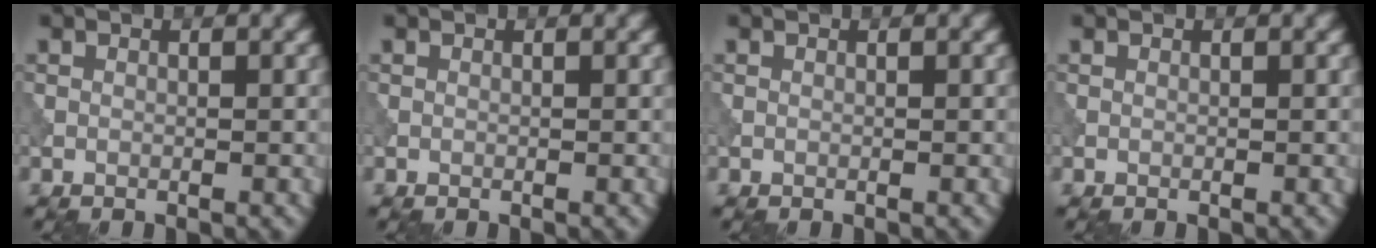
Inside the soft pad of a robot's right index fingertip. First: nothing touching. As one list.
[{"total": 0.0}, {"total": 0.0}, {"total": 0.0}]